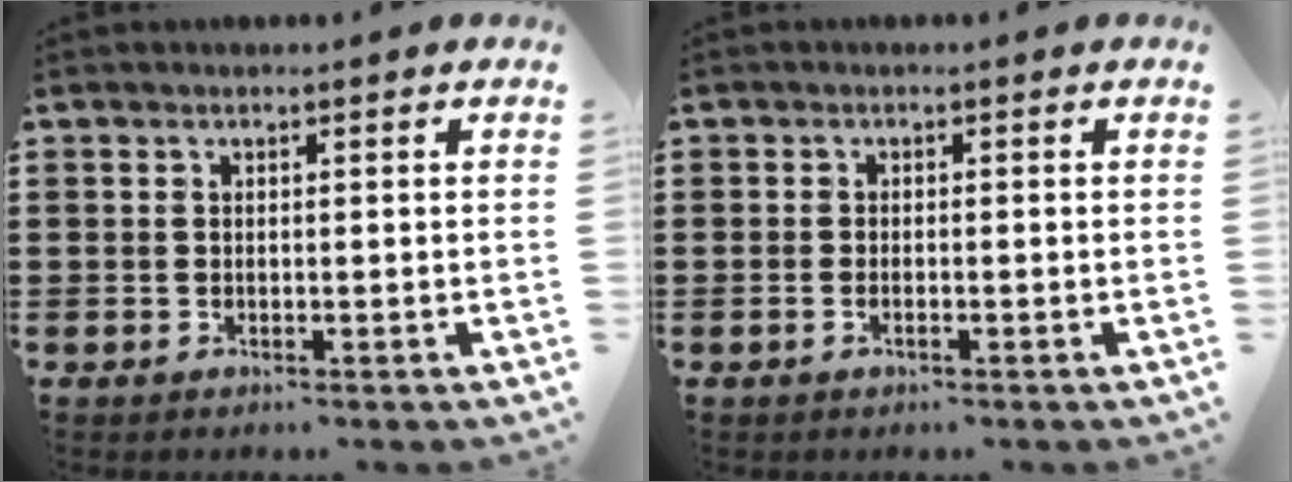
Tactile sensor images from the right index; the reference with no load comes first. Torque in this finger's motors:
{"motor_torque": [-0.65, 1.49, -0.02, -0.01]}